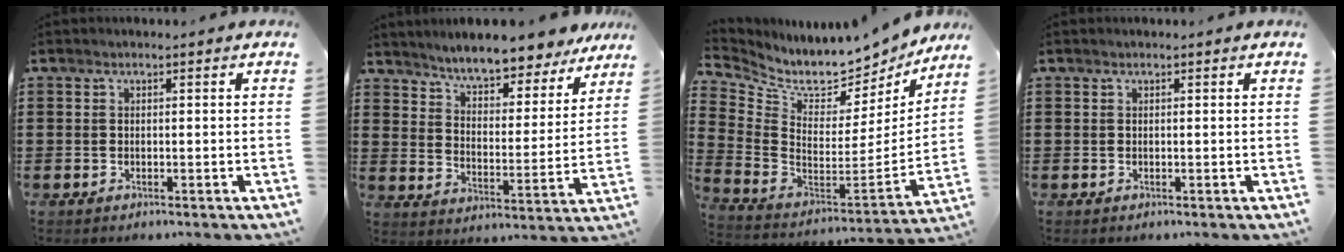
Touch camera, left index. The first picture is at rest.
{"total": 6.7, "force": [6.5, 0.4, 1.7], "torque": [-0.056, -0.047, 0.110]}
{"total": 6.7, "force": [6.2, 1.8, 1.7], "torque": [-0.076, -0.069, 0.102]}
{"total": 0.0}